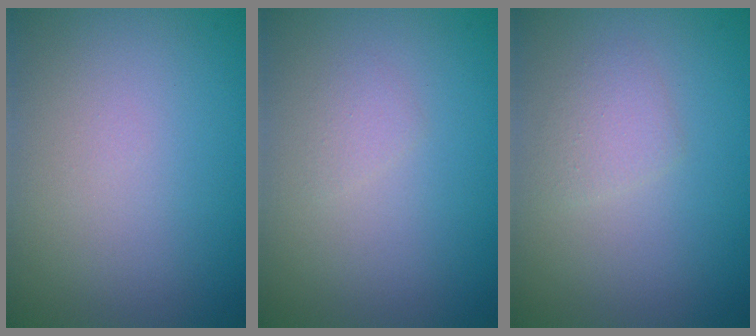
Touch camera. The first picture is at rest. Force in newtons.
{"total": 0.8, "press": 0.8, "slide": 0.1}
{"total": 1.5, "press": 1.5, "slide": 0.0}